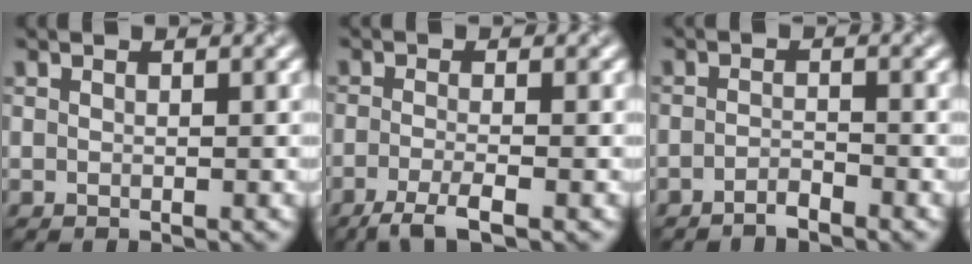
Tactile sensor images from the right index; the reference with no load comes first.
{"total": 3.2, "force": [-2.0, 0.6, 2.4], "torque": [-0.045, -0.006, -0.048]}
{"total": 1.3, "force": [-1.2, 0.2, 0.6], "torque": [-0.010, 0.003, -0.025]}